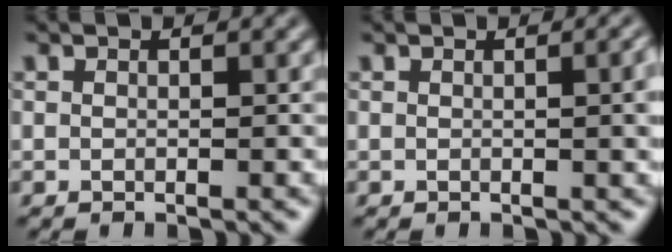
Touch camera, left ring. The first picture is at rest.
{"total": 2.9, "force": [0.2, 1.0, 2.7], "torque": [-0.025, 0.005, -0.001]}